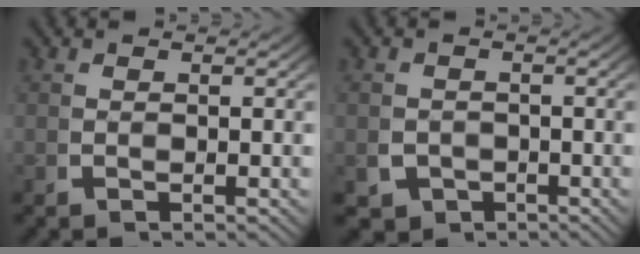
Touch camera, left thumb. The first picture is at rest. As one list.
[{"total": 4.1, "force": [-2.2, 3.3, 1.1], "torque": [-0.020, -0.029, -0.032]}]